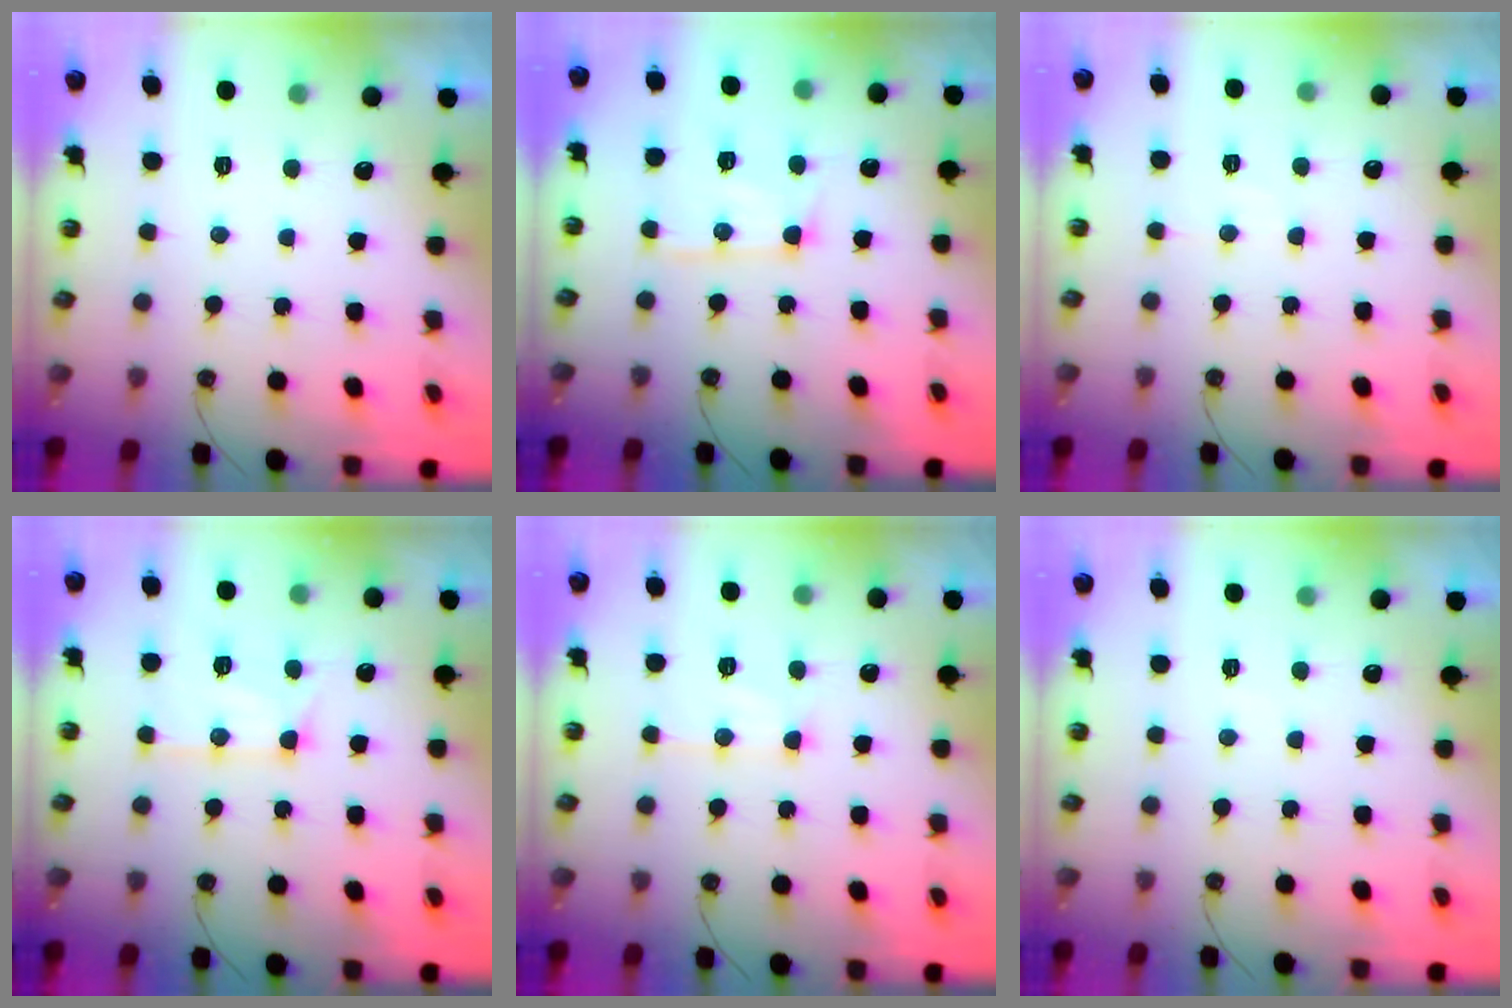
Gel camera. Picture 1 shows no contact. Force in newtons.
{"total": 12.8, "press": 12.7, "slide": 1.1}
{"total": 5.5, "press": 5.5, "slide": 0.7}
{"total": 12.8, "press": 12.7, "slide": 1.2}
{"total": 10.5, "press": 10.5, "slide": 1.0}
{"total": 2.7, "press": 2.7, "slide": 0.5}